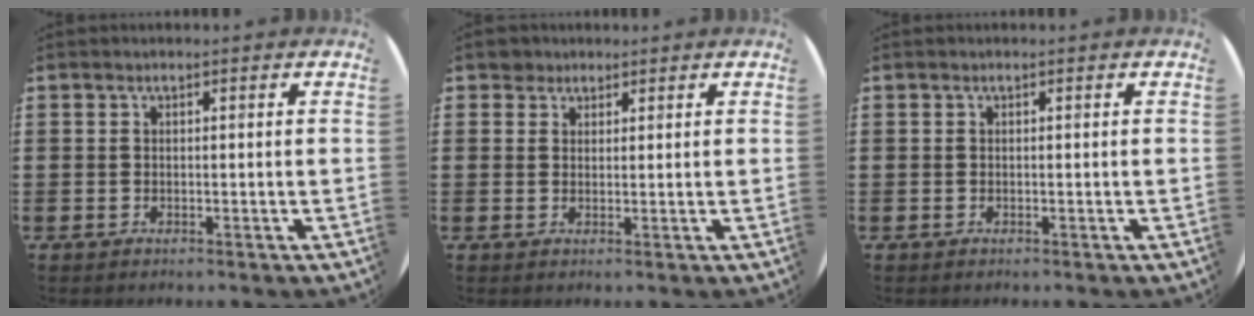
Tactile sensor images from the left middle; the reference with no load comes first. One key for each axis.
{"total": 2.2, "fx": 1.8, "fy": 1.2, "fz": 0.1, "tx": 0.002, "ty": 0.001, "tz": 0.035}
{"total": 0.0}